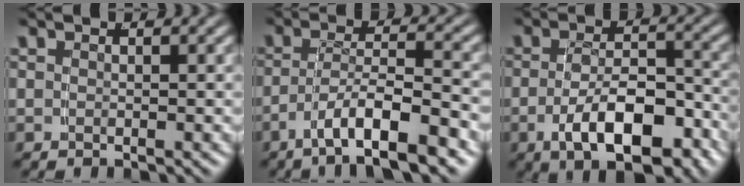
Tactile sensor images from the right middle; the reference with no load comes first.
{"total": 6.0, "force": [-3.7, 1.3, 4.6], "torque": [-0.067, -0.003, -0.057]}
{"total": 7.5, "force": [-3.6, 2.9, 5.9], "torque": [-0.086, -0.015, -0.051]}